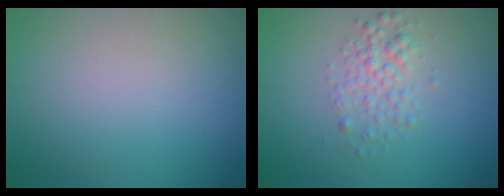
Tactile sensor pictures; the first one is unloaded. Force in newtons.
{"total": 2.2, "press": 2.2, "slide": 0.1}